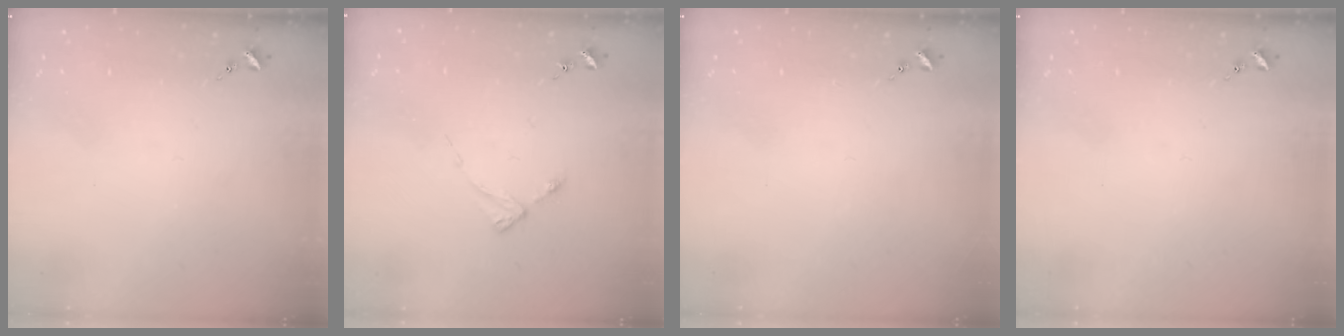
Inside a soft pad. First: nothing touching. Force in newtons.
{"total": 2.9, "press": 2.8, "slide": 0.4}
{"total": 0.0}
{"total": 0.0}